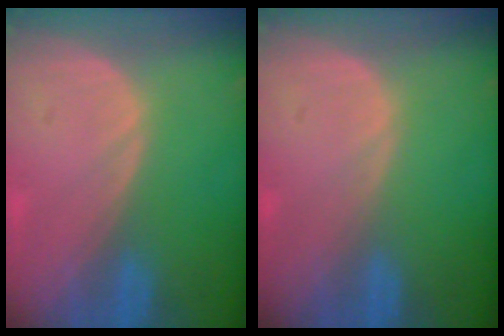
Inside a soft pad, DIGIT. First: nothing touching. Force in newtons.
{"total": 0.0}